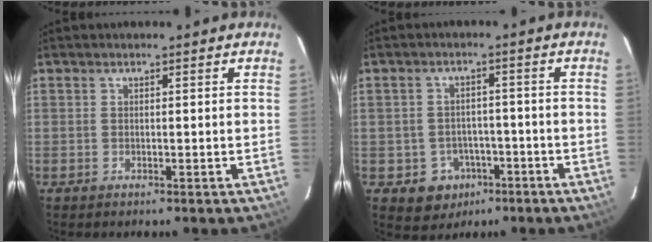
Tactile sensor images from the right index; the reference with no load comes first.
{"total": 6.8, "force": [-3.4, 5.8, 1.4], "torque": [-0.037, 0.021, -0.030]}